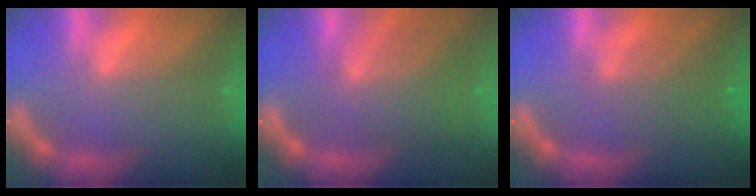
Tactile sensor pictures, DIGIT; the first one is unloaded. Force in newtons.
{"total": 6.0}
{"total": 3.5}